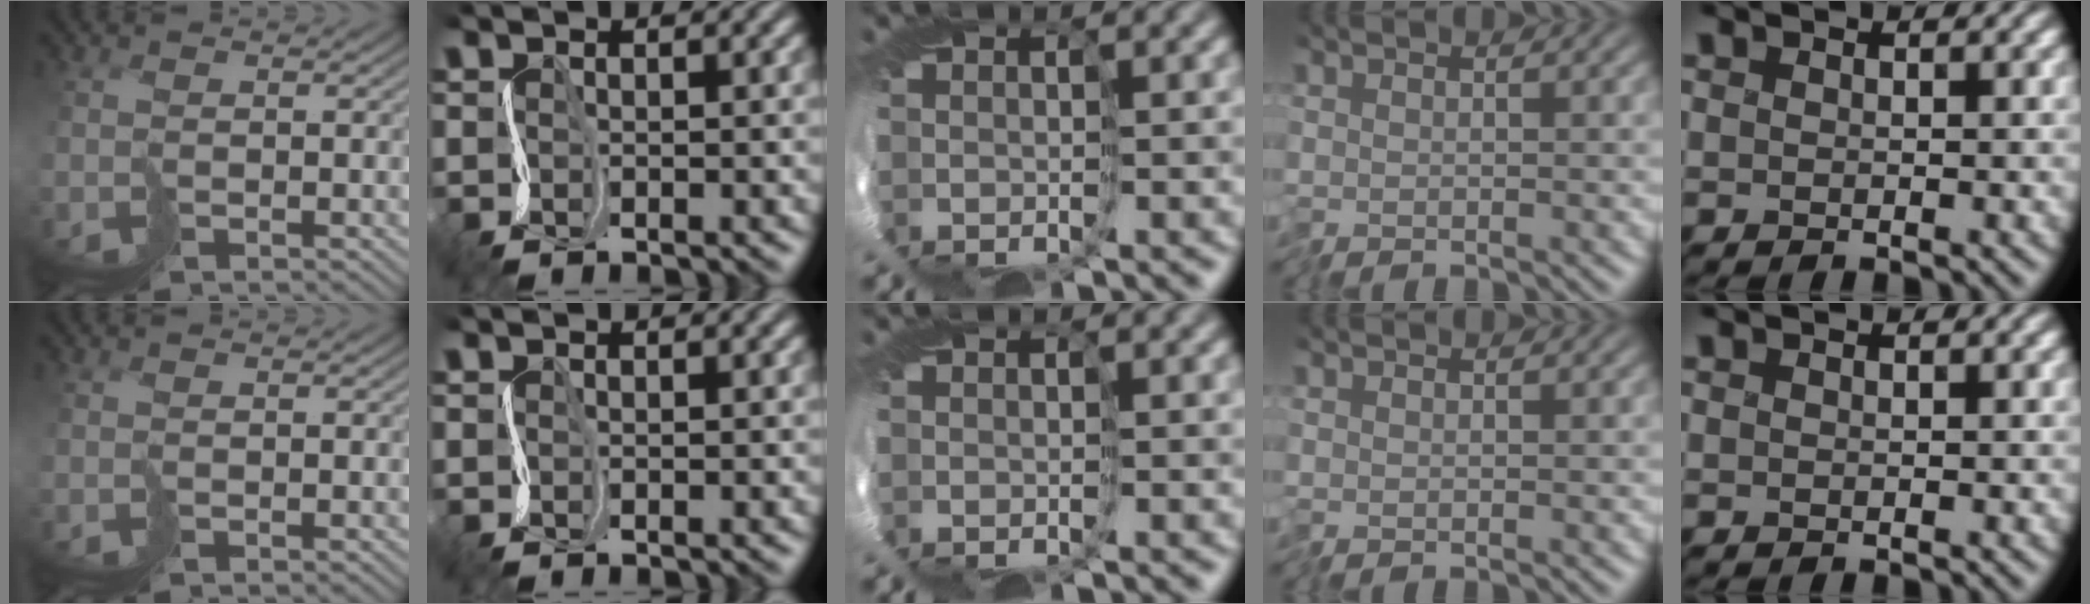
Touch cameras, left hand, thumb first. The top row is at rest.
{}